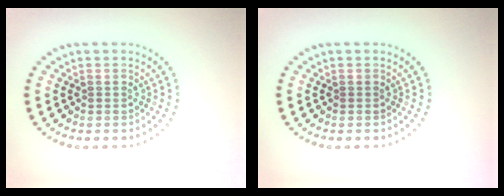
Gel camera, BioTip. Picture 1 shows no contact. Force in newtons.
{"total": 0.0}